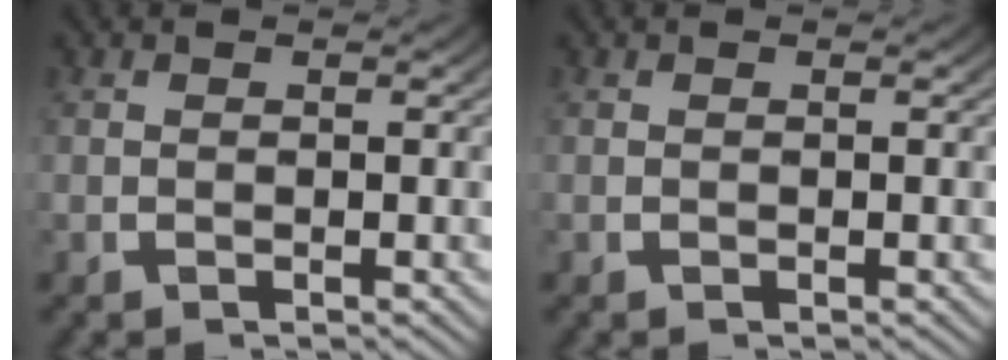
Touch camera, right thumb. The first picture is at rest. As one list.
[{"total": 0.0}]